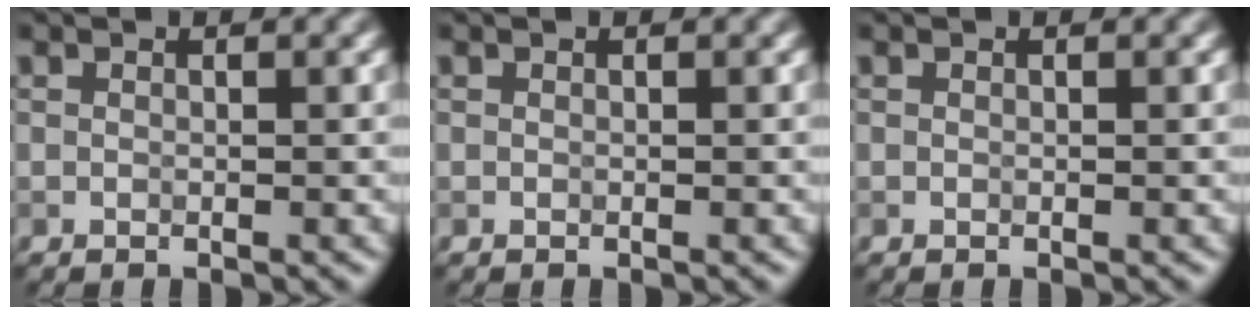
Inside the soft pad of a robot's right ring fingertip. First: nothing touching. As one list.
[{"total": 0.0}, {"total": 0.0}]